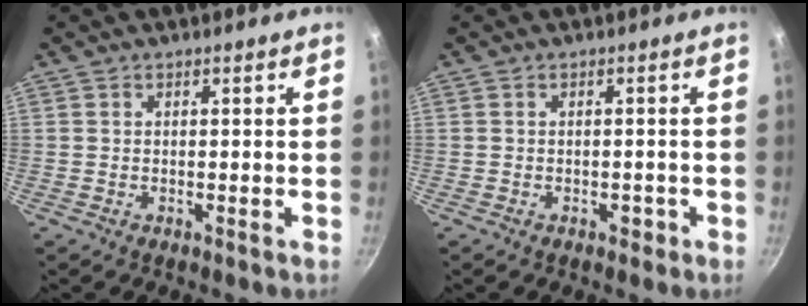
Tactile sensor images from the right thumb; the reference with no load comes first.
{"total": 1.5, "force": [-0.7, 1.0, 0.7], "torque": [0.001, 0.012, -0.005]}